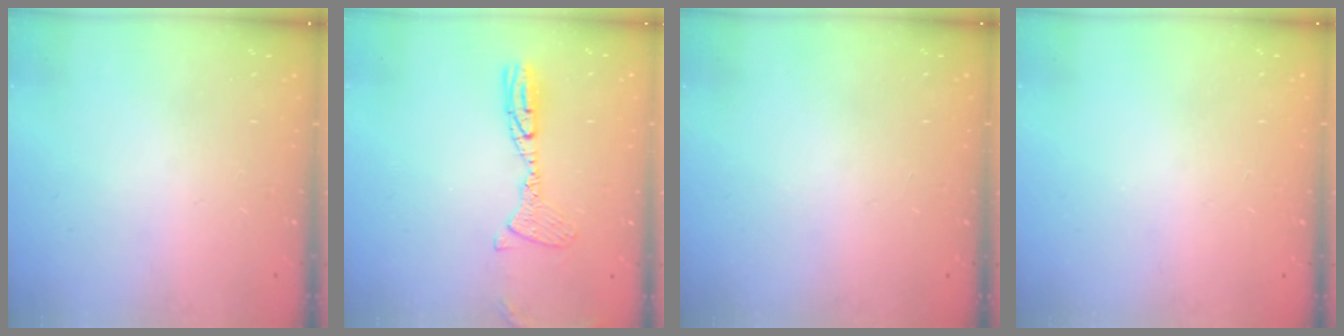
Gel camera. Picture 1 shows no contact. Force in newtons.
{"total": 11.8, "press": 11.6, "slide": 2.1}
{"total": 0.0}
{"total": 0.0}